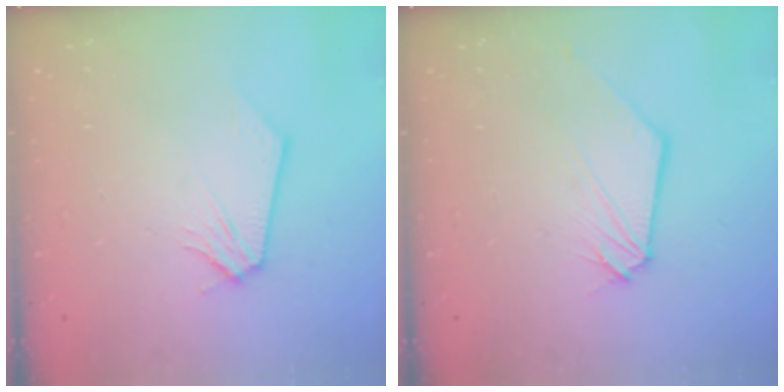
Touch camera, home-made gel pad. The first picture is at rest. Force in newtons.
{"total": 0.5, "press": 0.5, "slide": 0.1}